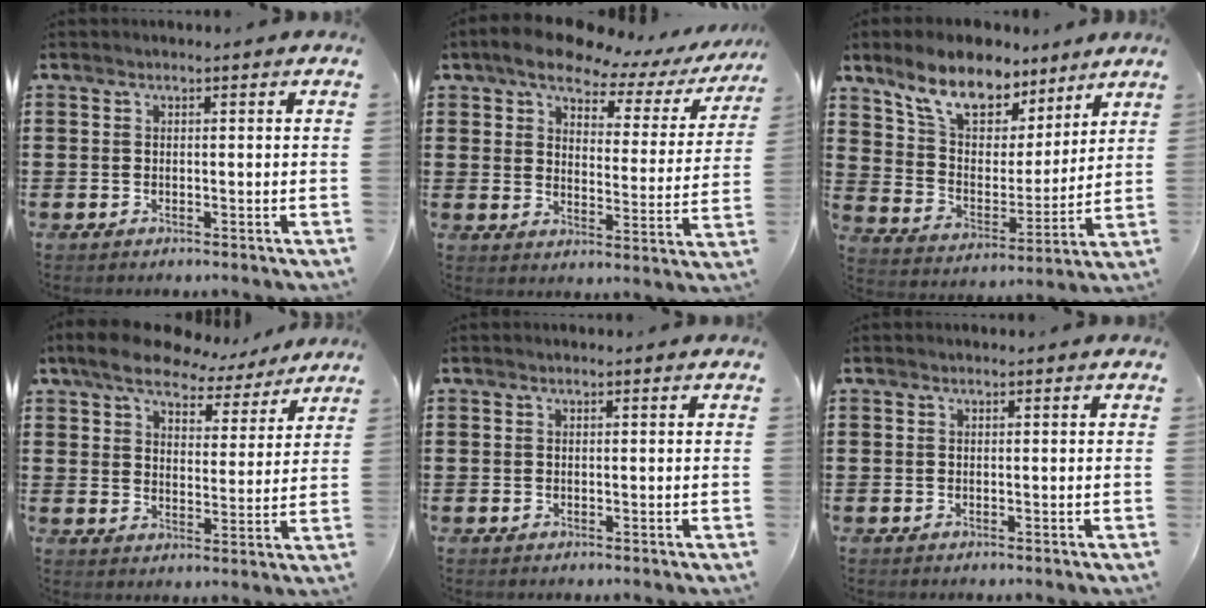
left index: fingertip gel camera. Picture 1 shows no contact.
{"total": 6.8, "force": [5.8, 2.2, 2.8], "torque": [-0.070, -0.028, 0.096]}
{"total": 10.0, "force": [8.0, 4.4, 4.0], "torque": [-0.106, -0.040, 0.146]}
{"total": 7.6, "force": [6.7, 2.5, 2.4], "torque": [-0.072, -0.026, 0.117]}
{"total": 0.0}
{"total": 0.0}